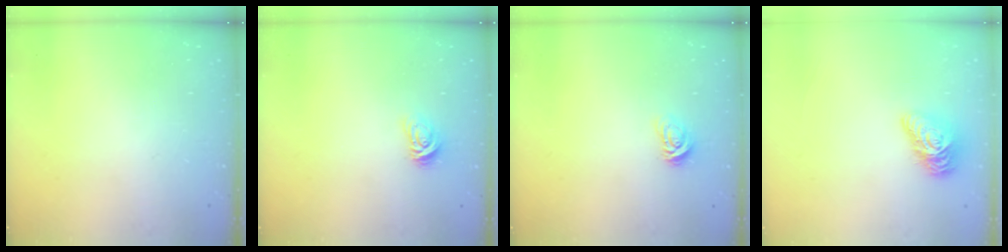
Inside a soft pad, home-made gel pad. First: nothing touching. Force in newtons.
{"total": 4.1, "press": 4.1, "slide": 0.6}
{"total": 2.9, "press": 2.8, "slide": 0.4}
{"total": 11.5, "press": 11.5, "slide": 0.4}